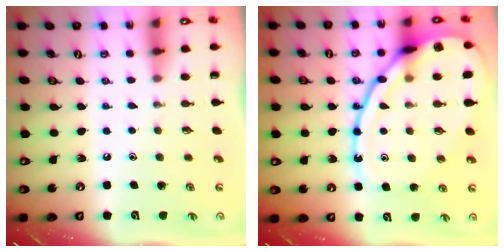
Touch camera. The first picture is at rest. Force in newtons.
{"total": 20.0, "press": 20.0, "slide": 1.8}